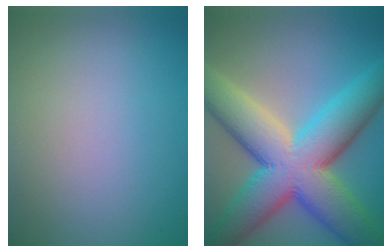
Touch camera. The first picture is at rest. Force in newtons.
{"total": 14.5, "press": 14.5, "slide": 0.9}